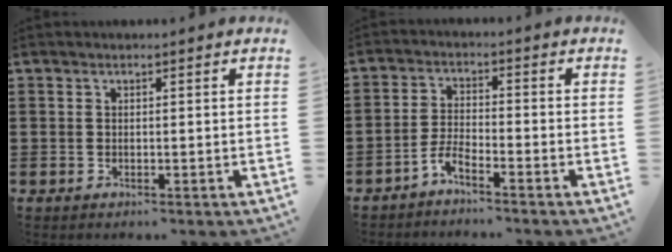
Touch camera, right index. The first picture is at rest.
{"total": 3.5, "force": [-3.2, 0.1, 1.5], "torque": [-0.045, -0.001, -0.068]}